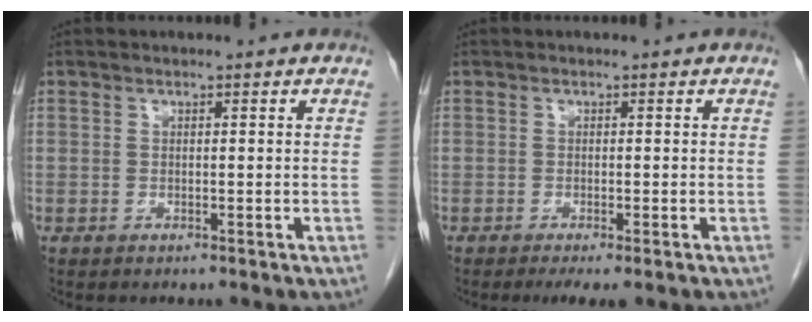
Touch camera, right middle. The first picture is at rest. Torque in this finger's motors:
{"motor_torque": [0.38, -0.23, 0.05, 0.01]}